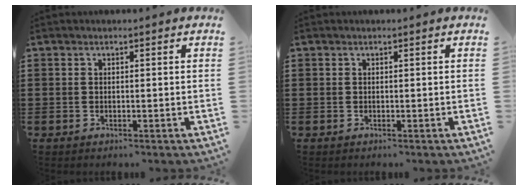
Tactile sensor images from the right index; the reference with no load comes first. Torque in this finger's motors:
{"motor_torque": [-0.52, 0.52, -0.56, -0.15]}